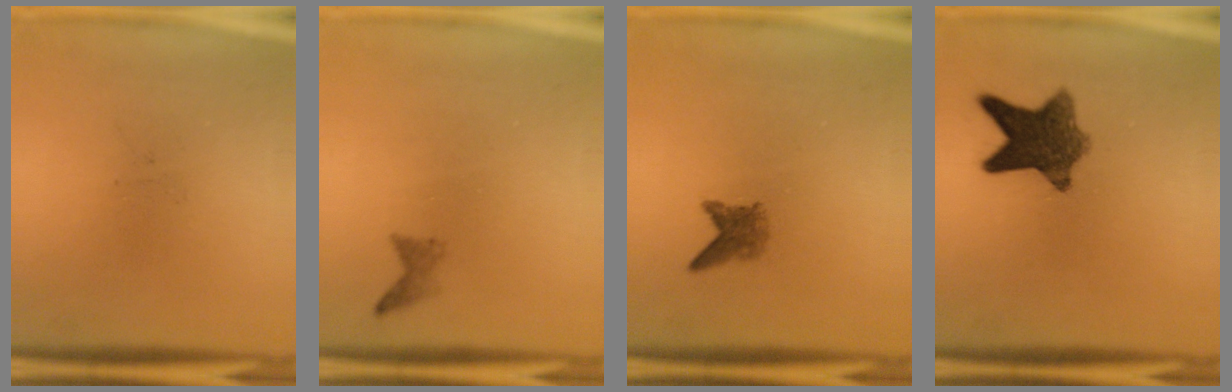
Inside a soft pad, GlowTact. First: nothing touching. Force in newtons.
{"total": 1.1}
{"total": 2.3}
{"total": 9.0}